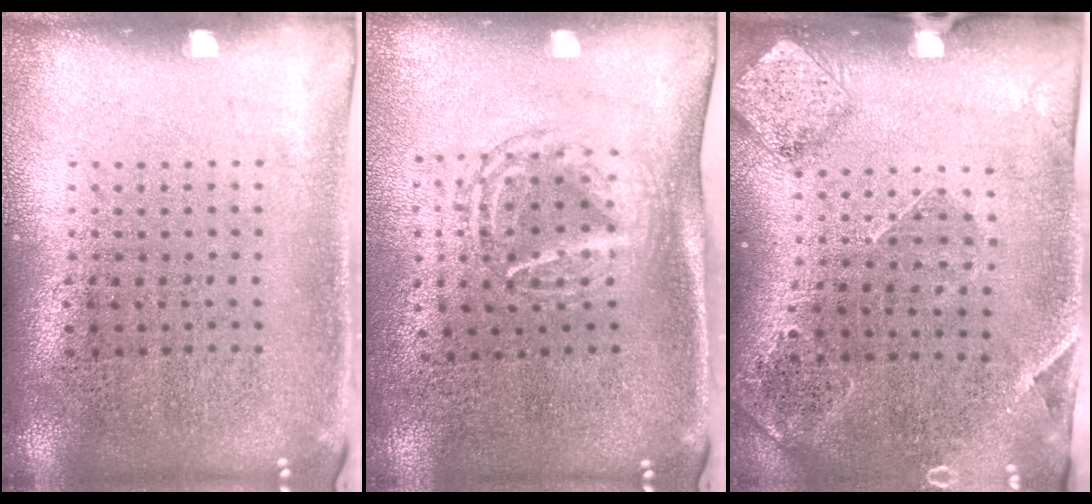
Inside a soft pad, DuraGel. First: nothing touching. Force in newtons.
{"total": 1.6, "press": 1.3, "slide": 1.0}
{"total": 1.6, "press": 1.5, "slide": 0.5}